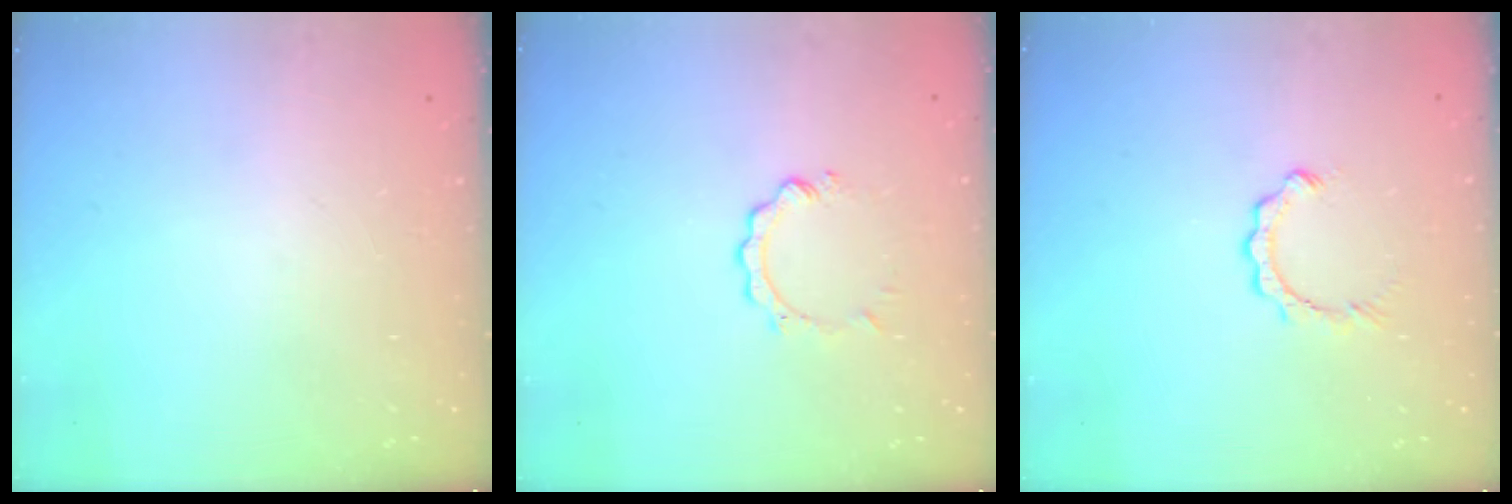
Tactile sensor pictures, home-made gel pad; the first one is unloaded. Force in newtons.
{"total": 2.1, "press": 2.1, "slide": 0.2}
{"total": 2.5, "press": 2.5, "slide": 0.3}